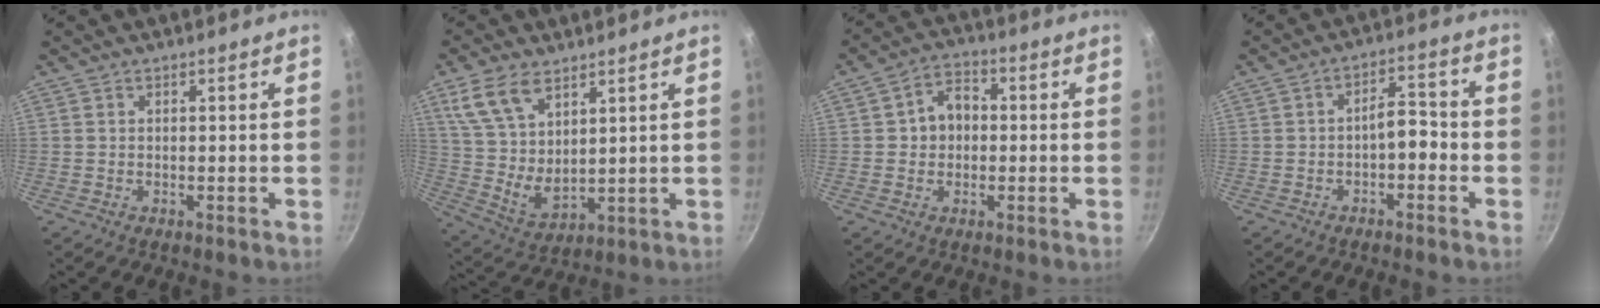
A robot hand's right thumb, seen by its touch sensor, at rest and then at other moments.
{"total": 11.8, "force": [6.5, 6.1, 7.7], "torque": [-0.136, -0.034, 0.140]}
{"total": 6.7, "force": [0.2, 5.3, 4.0], "torque": [-0.035, 0.014, -0.005]}
{"total": 4.8, "force": [-1.8, 2.3, 3.8], "torque": [-0.041, 0.033, -0.028]}